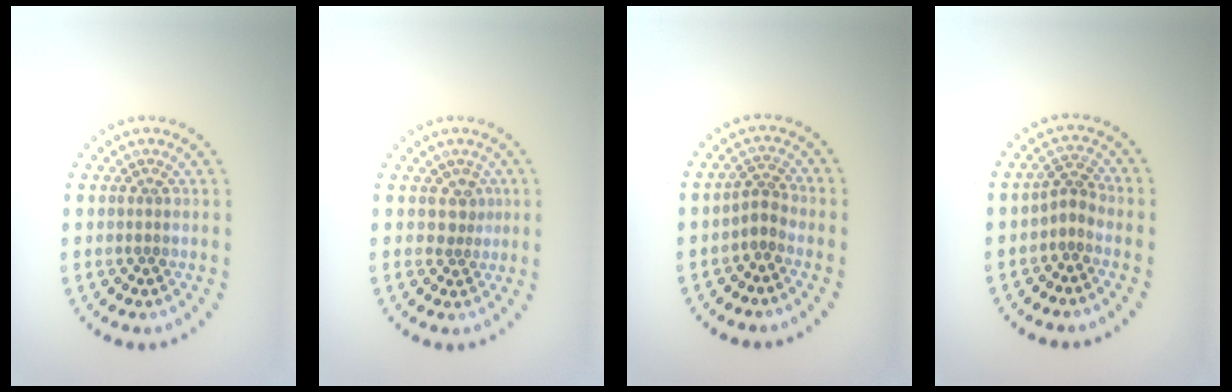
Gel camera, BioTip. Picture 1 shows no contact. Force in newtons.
{"total": 1.8, "press": 1.2, "slide": 1.3}
{"total": 2.0, "press": 1.4, "slide": 1.4}
{"total": 1.8, "press": 1.2, "slide": 1.4}